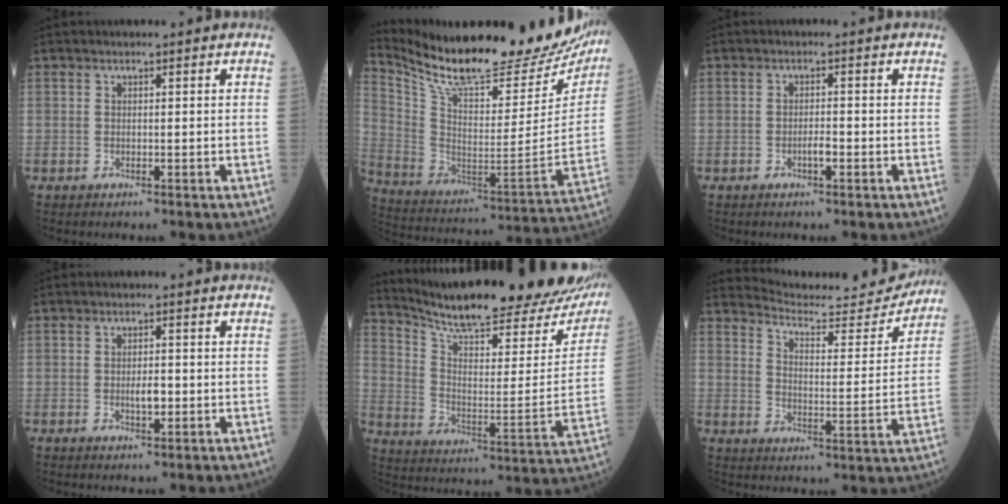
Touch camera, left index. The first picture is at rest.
{"total": 29.2, "force": [25.5, 6.3, 12.7], "torque": [-0.228, -0.076, 0.363]}
{"total": 1.6, "force": [-0.9, 0.2, 1.2], "torque": [-0.020, -0.001, -0.018]}
{"total": 2.4, "force": [-0.7, 0.8, 2.1], "torque": [-0.037, -0.002, -0.011]}
{"total": 28.6, "force": [25.6, 4.7, 11.8], "torque": [-0.185, -0.088, 0.339]}
{"total": 14.7, "force": [14.6, 1.1, 1.5], "torque": [-0.020, -0.047, 0.190]}